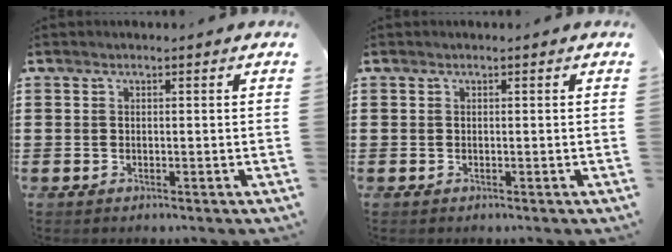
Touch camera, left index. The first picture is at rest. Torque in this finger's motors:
{"motor_torque": [0.00, 0.00, 0.00, 0.00]}